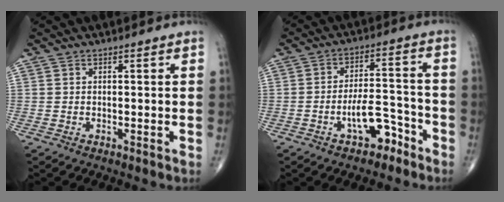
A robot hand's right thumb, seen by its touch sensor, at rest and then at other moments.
{"total": 8.0, "force": [-4.5, 3.8, 5.4], "torque": [-0.074, 0.047, -0.073]}